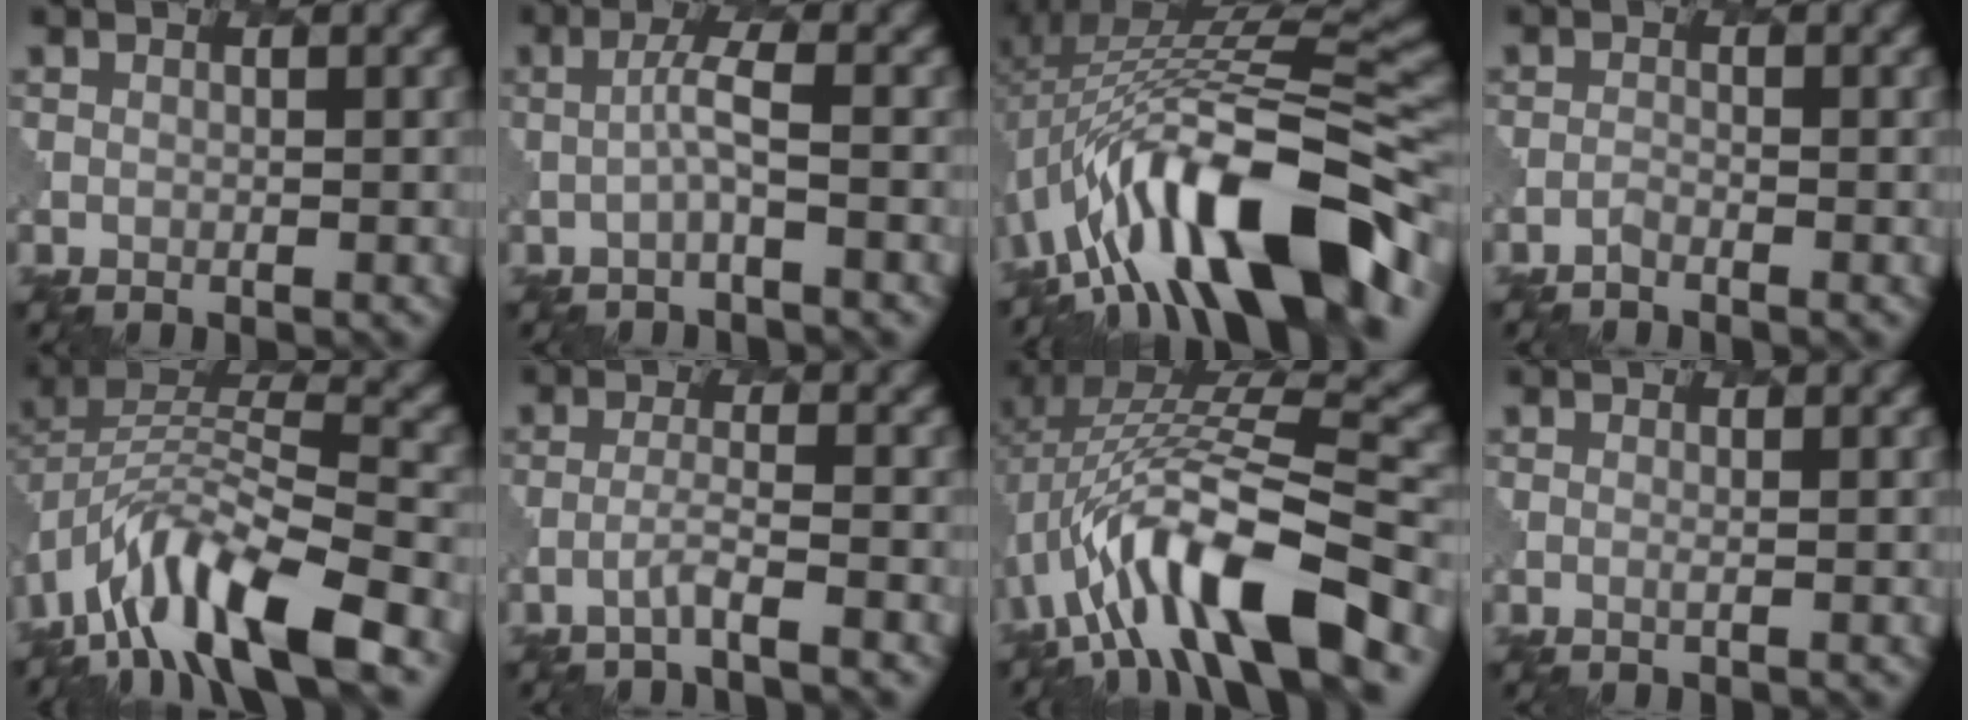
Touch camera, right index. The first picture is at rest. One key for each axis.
{"total": 2.2, "fx": -0.3, "fy": 0.2, "fz": 2.2, "tx": -0.043, "ty": 0.006, "tz": -0.009}
{"total": 14.5, "fx": -7.3, "fy": 4.9, "fz": 11.6, "tx": -0.183, "ty": 0.027, "tz": -0.111}
{"total": 0.7, "fx": -0.7, "fy": 0.1, "fz": -0.1, "tx": 0.003, "ty": -0.002, "tz": -0.017}
{"total": 11.1, "fx": -6.9, "fy": 3.7, "fz": 7.8, "tx": -0.135, "ty": 0.005, "tz": -0.134}
{"total": 2.1, "fx": -1.3, "fy": 0.0, "fz": 1.7, "tx": -0.028, "ty": 0.006, "tz": -0.034}
{"total": 11.8, "fx": -4.5, "fy": 4.2, "fz": 10.1, "tx": -0.173, "ty": 0.007, "tz": -0.075}
{"total": 0.6, "fx": 0.2, "fy": 0.3, "fz": 0.5, "tx": -0.006, "ty": -0.002, "tz": 0.001}